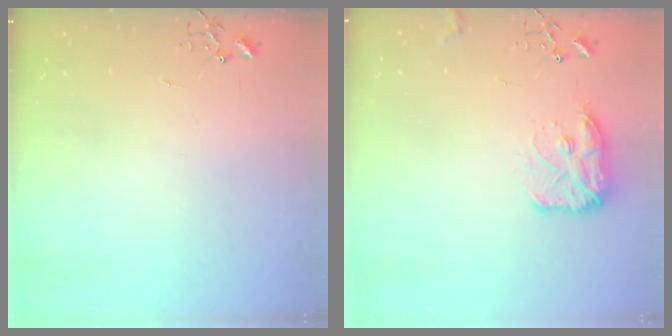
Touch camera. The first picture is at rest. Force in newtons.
{"total": 11.8, "press": 11.8, "slide": 0.6}